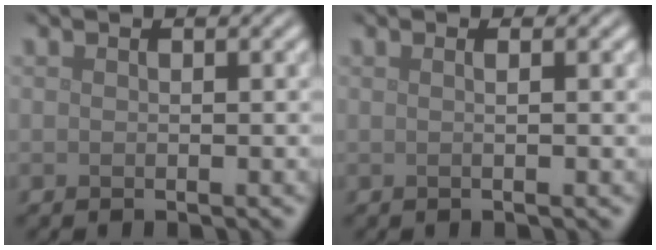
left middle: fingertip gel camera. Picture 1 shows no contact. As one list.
[{"total": 1.8, "force": [0.4, 0.7, 1.6], "torque": [-0.013, -0.002, -0.010]}]